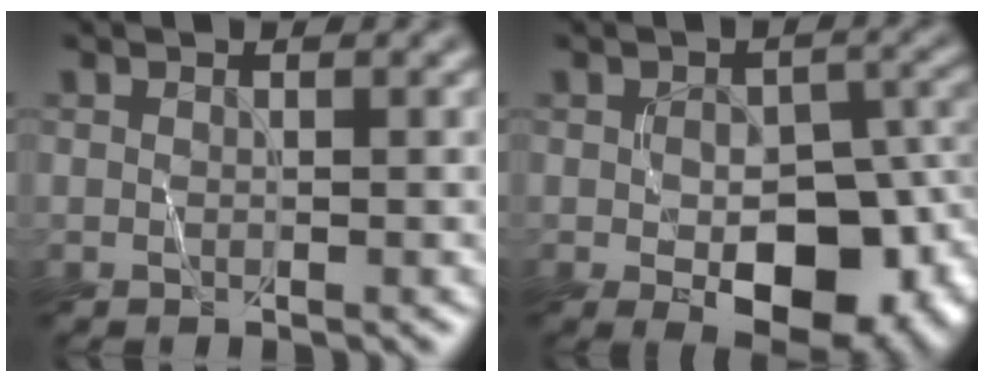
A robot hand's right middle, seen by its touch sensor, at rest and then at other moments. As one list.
[{"total": 10.7, "force": [-3.6, 5.7, 8.3], "torque": [-0.120, -0.012, -0.043]}]